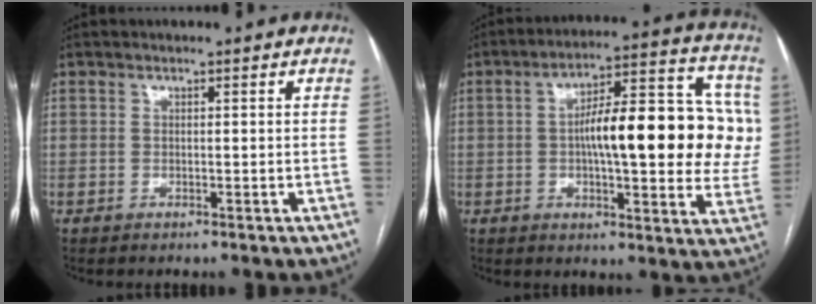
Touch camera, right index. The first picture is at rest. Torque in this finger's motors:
{"motor_torque": [1.97, 0.17, 0.84, 0.12]}